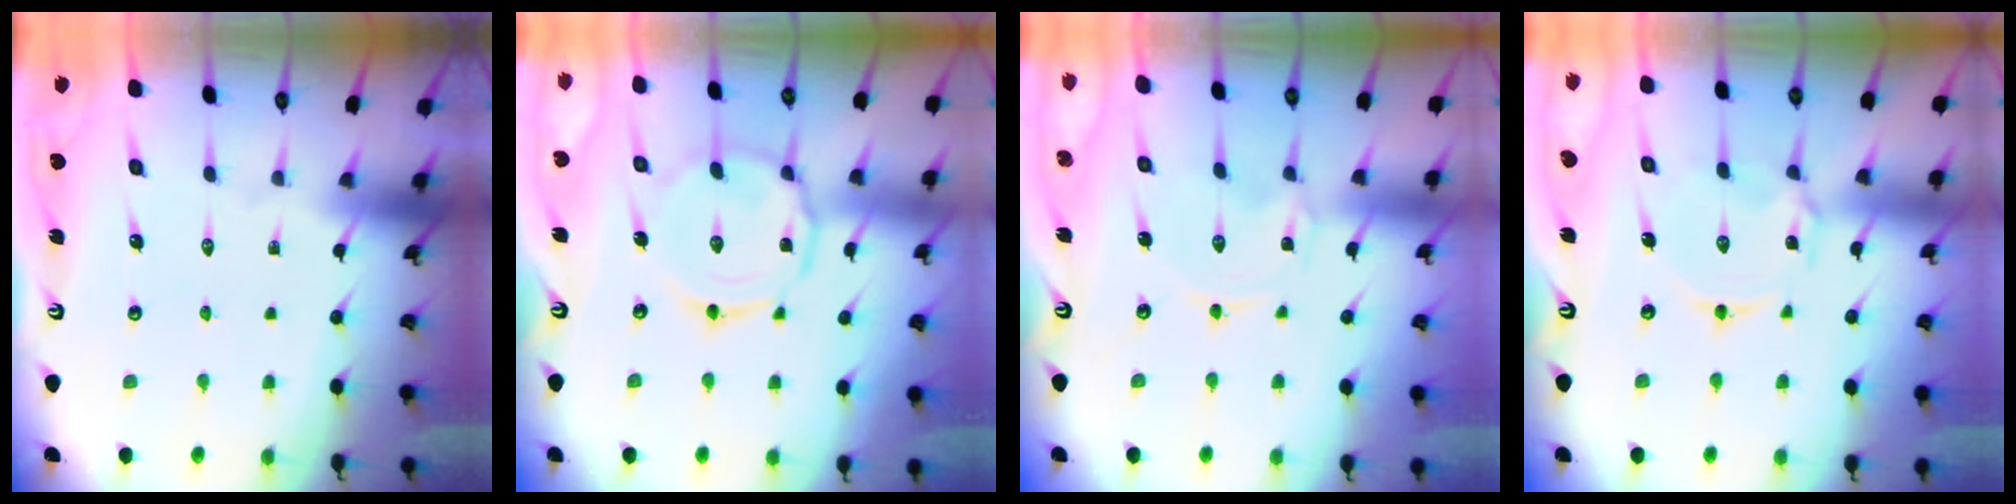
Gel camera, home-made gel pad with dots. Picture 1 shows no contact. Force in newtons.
{"total": 10.2, "press": 10.1, "slide": 0.7}
{"total": 0.0}
{"total": 3.9, "press": 3.9, "slide": 0.4}